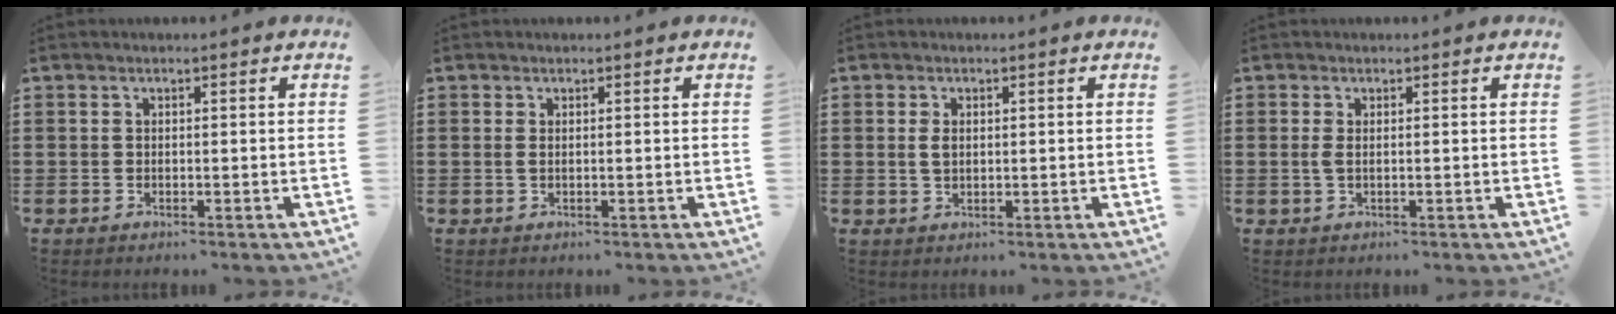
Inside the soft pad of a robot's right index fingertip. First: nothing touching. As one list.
[{"total": 0.7, "force": [0.1, 0.0, 0.6], "torque": [-0.014, 0.000, 0.003]}, {"total": 2.1, "force": [0.5, 1.1, 1.7], "torque": [-0.036, 0.007, 0.007]}, {"total": 1.4, "force": [0.0, 0.3, 1.4], "torque": [-0.035, -0.002, -0.002]}]